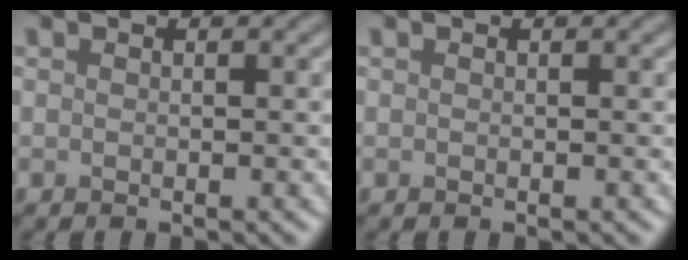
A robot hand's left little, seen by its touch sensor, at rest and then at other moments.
{"total": 0.0}